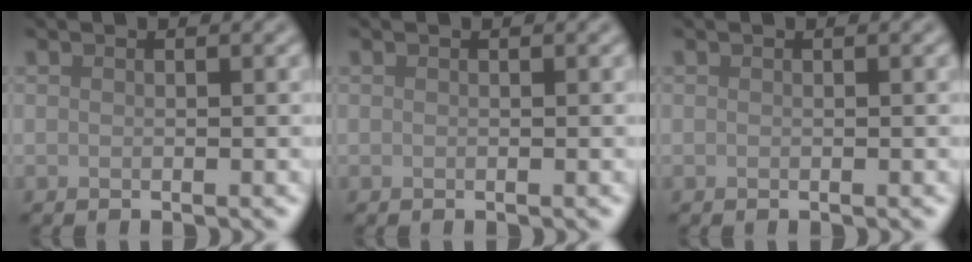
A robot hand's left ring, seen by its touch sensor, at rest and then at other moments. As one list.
[{"total": 0.0}, {"total": 0.0}]